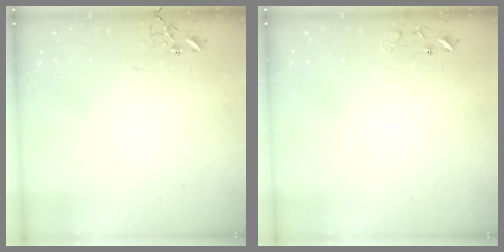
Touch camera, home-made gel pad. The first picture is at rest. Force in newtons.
{"total": 7.7, "press": 7.7, "slide": 0.6}